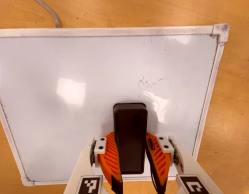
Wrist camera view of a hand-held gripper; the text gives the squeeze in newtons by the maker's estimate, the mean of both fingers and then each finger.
{"total": 12.3, "left": 12.3, "right": 12.4}